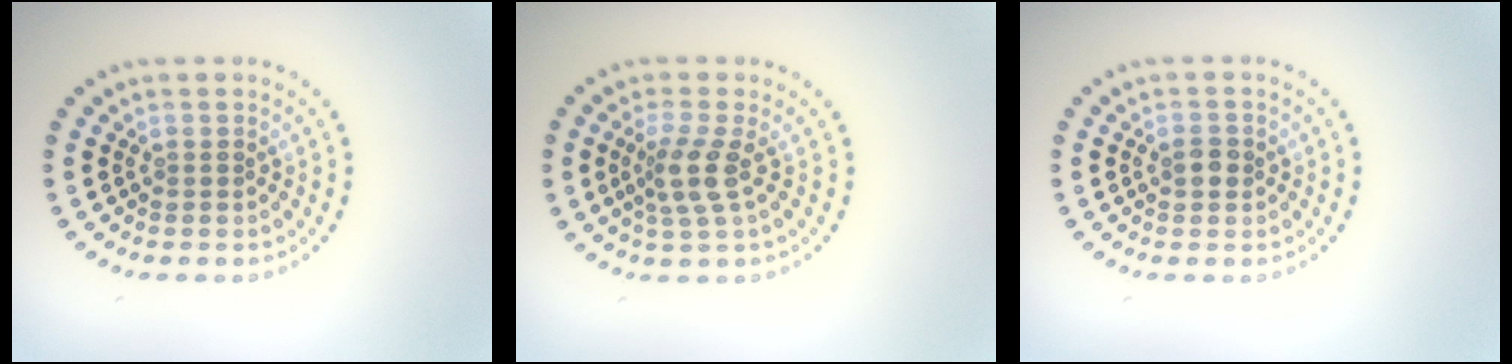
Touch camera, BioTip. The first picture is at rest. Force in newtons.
{"total": 2.8, "press": 2.2, "slide": 1.7}
{"total": 1.4, "press": 1.4, "slide": 0.1}